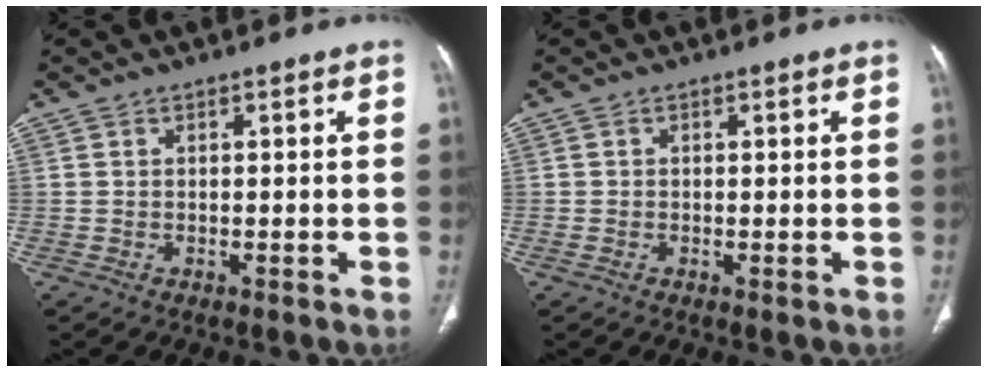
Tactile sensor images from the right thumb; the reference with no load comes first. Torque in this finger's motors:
{"motor_torque": [0.69, 0.76, -0.06, 0.47, 0.02]}